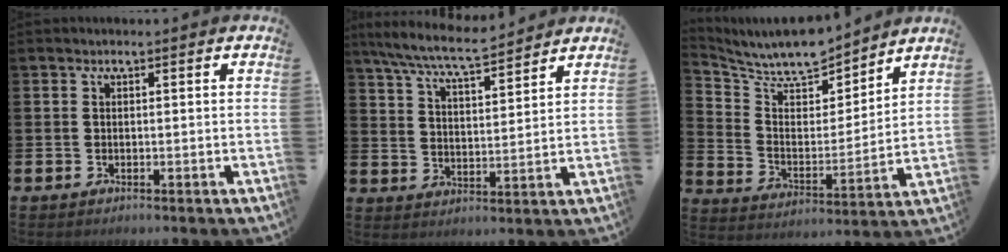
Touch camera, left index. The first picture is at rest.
{"total": 7.7, "force": [7.2, 0.5, 2.7], "torque": [-0.076, -0.040, 0.128]}
{"total": 9.0, "force": [8.6, 2.1, 2.1], "torque": [-0.070, -0.074, 0.147]}